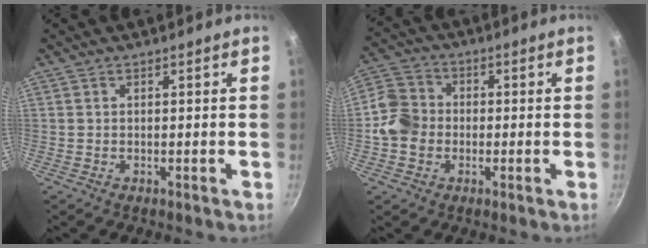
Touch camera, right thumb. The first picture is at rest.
{"total": 8.1, "force": [-1.3, 7.0, 3.8], "torque": [-0.048, 0.017, -0.044]}